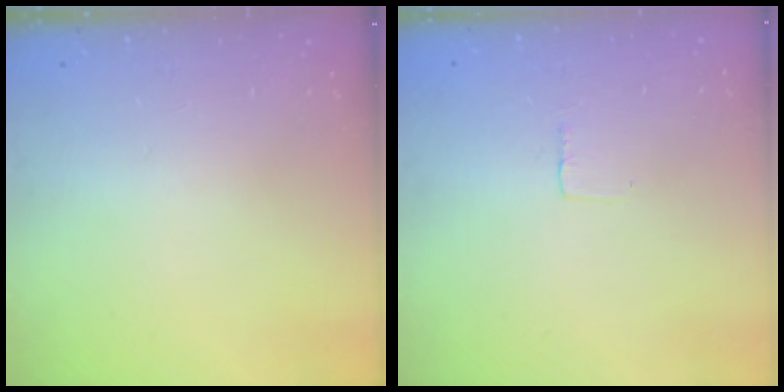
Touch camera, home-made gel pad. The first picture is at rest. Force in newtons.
{"total": 1.9, "press": 1.9, "slide": 0.1}